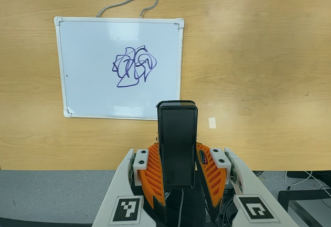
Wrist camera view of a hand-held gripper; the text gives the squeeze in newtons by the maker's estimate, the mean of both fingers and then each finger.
{"total": 5.5, "left": 4.0, "right": 7.0}